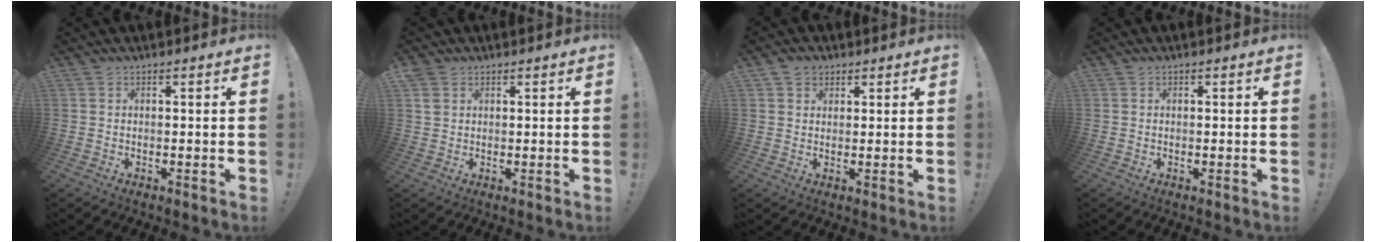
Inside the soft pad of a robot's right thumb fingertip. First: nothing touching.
{"total": 3.3, "force": [1.9, 2.5, 1.1], "torque": [-0.018, -0.003, 0.036]}
{"total": 3.4, "force": [2.1, 2.6, 0.9], "torque": [-0.008, -0.008, 0.037]}
{"total": 0.0}